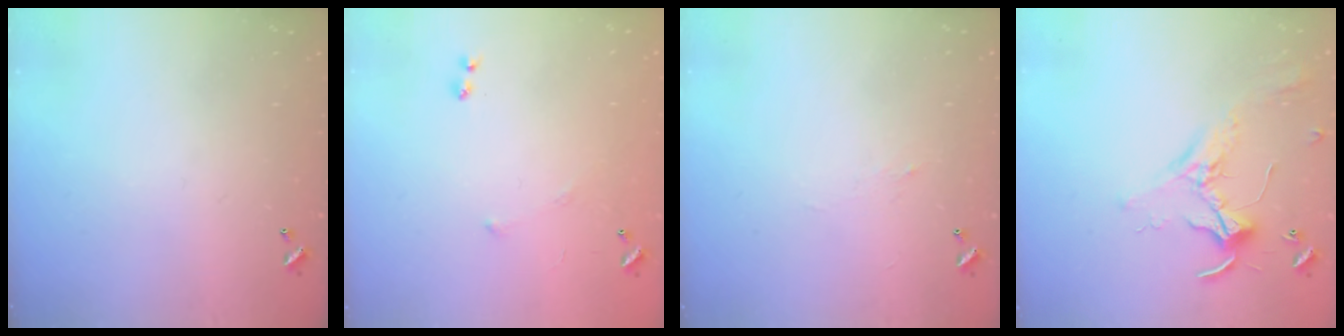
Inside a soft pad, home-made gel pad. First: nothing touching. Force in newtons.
{"total": 5.2, "press": 5.1, "slide": 0.8}
{"total": 2.4, "press": 2.3, "slide": 0.7}
{"total": 2.2, "press": 2.1, "slide": 0.4}